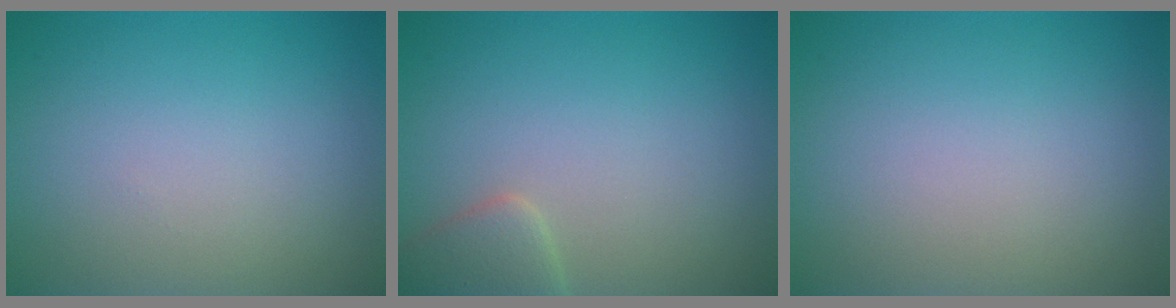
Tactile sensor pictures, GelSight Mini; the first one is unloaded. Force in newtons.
{"total": 2.5, "press": 2.5, "slide": 0.2}
{"total": 0.0}